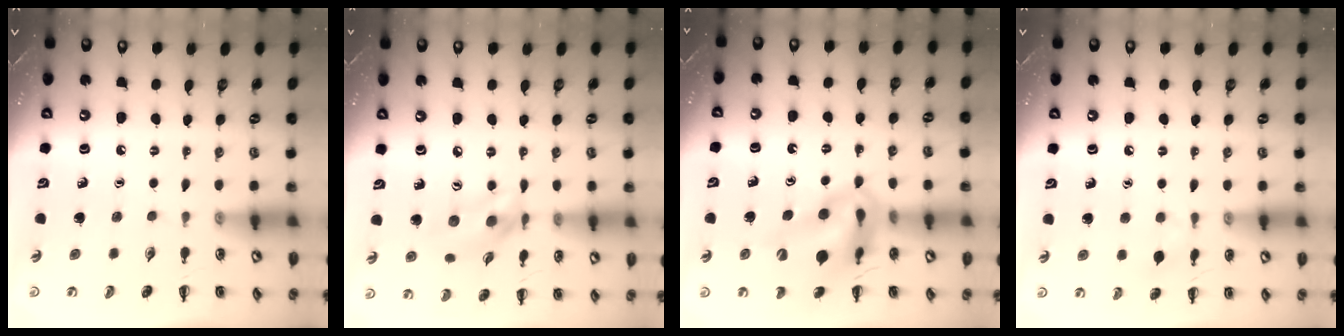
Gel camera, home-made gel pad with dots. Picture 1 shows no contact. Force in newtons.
{"total": 11.5, "press": 11.2, "slide": 2.2}
{"total": 14.8, "press": 14.2, "slide": 4.2}
{"total": 5.0, "press": 4.7, "slide": 1.6}